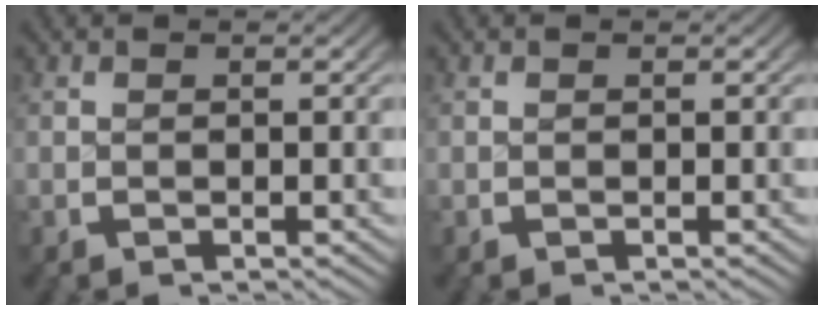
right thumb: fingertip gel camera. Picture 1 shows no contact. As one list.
[{"total": 0.0}]